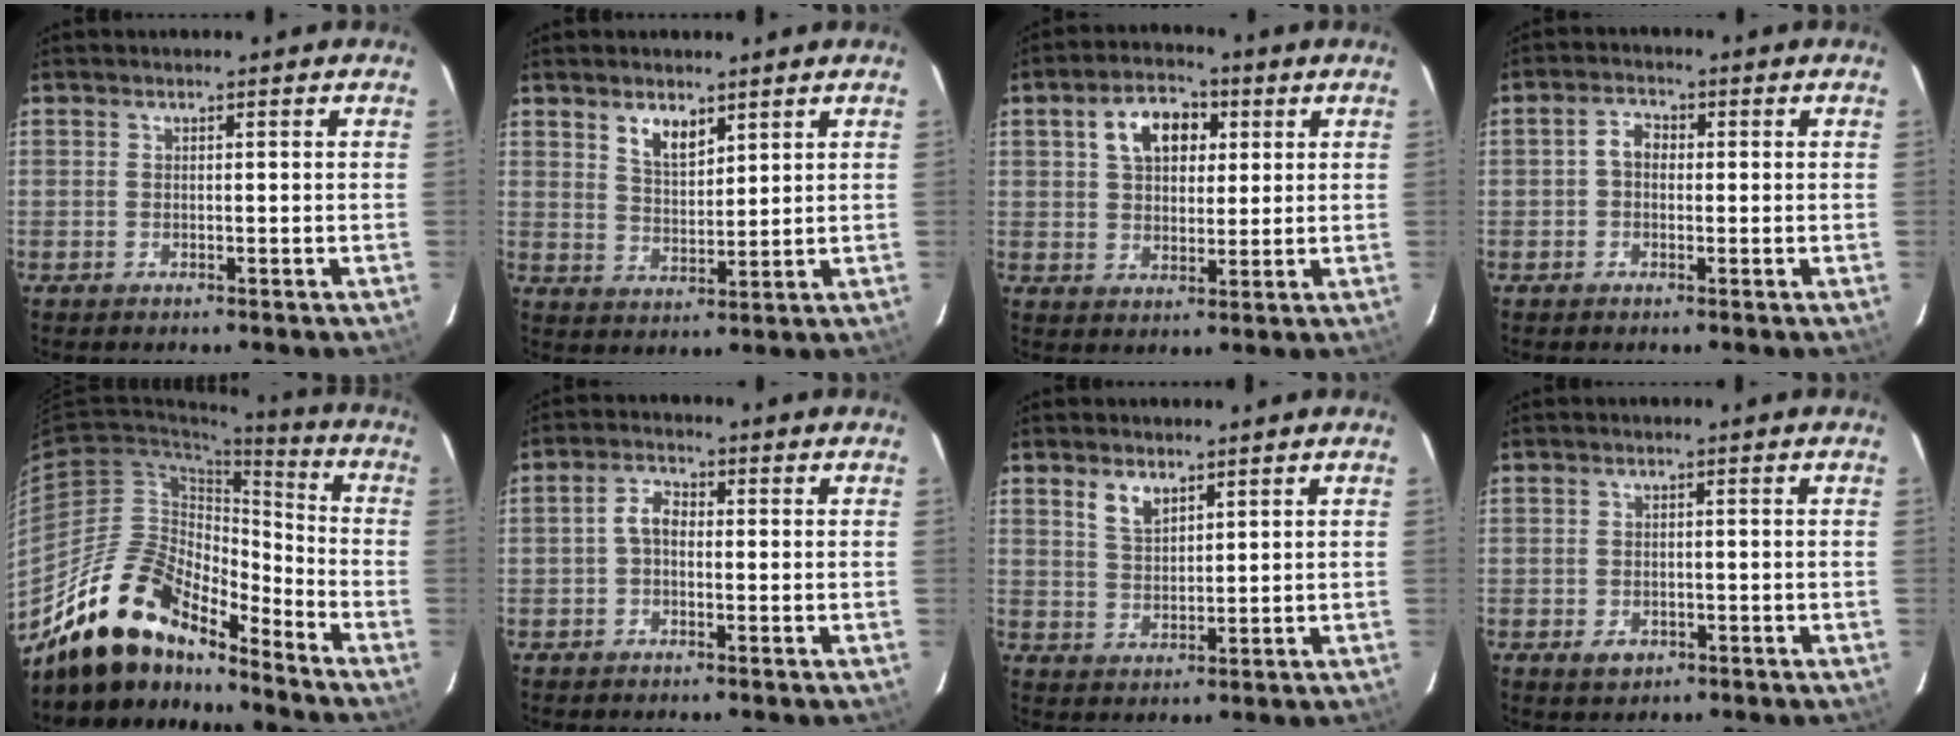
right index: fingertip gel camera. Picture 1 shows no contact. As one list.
[{"total": 5.5, "force": [3.5, 2.6, 3.3], "torque": [-0.058, 0.001, 0.067]}, {"total": 9.1, "force": [3.2, 5.9, 6.1], "torque": [-0.105, 0.031, 0.054]}, {"total": 2.9, "force": [-0.2, 2.3, 1.8], "torque": [-0.034, 0.012, -0.006]}, {"total": 17.7, "force": [-14.8, 5.9, 7.7], "torque": [-0.141, 0.012, -0.269]}, {"total": 3.1, "force": [-0.5, 2.1, 2.2], "torque": [-0.043, 0.013, -0.011]}, {"total": 4.2, "force": [2.7, 2.1, 2.5], "torque": [-0.046, 0.002, 0.054]}, {"total": 2.8, "force": [-1.3, 2.1, 1.4], "torque": [-0.028, -0.003, -0.014]}]